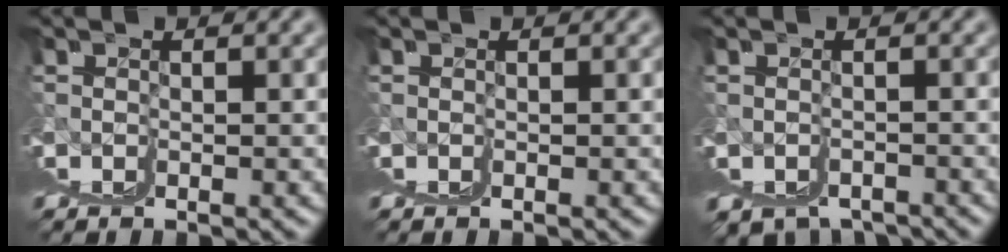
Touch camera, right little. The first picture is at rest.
{"total": 0.0}
{"total": 3.2, "force": [-0.5, 1.8, 2.6], "torque": [-0.040, -0.012, 0.000]}